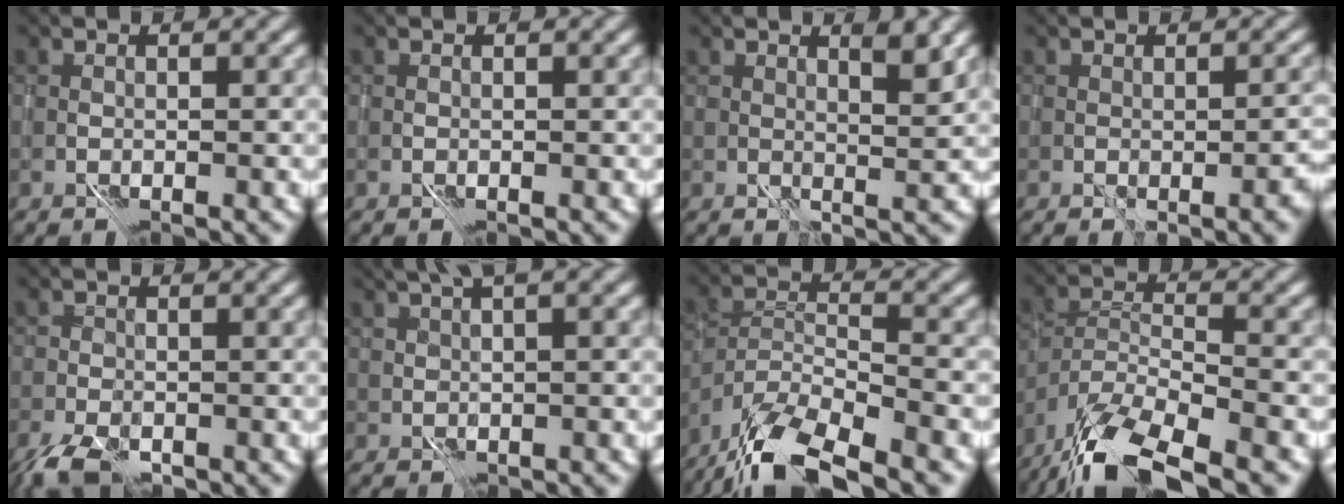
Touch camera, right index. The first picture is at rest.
{"total": 0.0}
{"total": 2.9, "force": [2.5, 0.0, 1.4], "torque": [-0.016, 0.004, 0.044]}
{"total": 2.1, "force": [0.1, 0.4, 2.1], "torque": [-0.024, 0.004, 0.011]}
{"total": 3.3, "force": [-2.3, 1.1, 2.1], "torque": [-0.032, -0.007, -0.044]}
{"total": 3.2, "force": [1.7, 0.9, 2.6], "torque": [-0.045, 0.012, 0.033]}
{"total": 9.5, "force": [-7.7, 2.2, 5.1], "torque": [-0.088, -0.002, -0.136]}
{"total": 10.5, "force": [-8.2, 2.6, 6.0], "torque": [-0.107, -0.011, -0.141]}